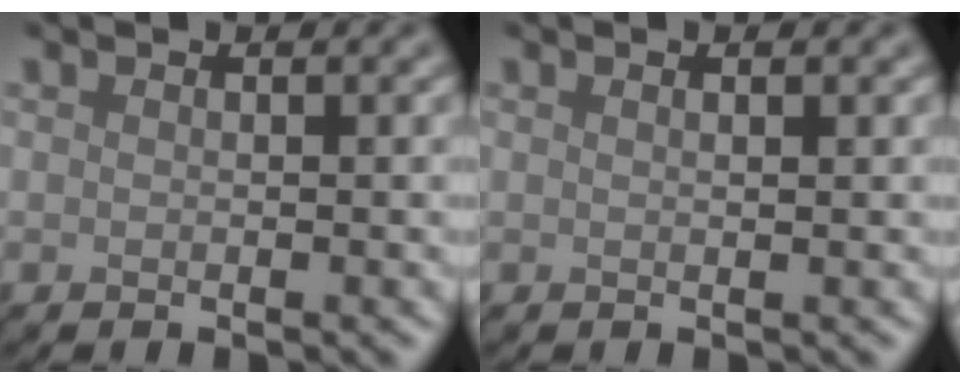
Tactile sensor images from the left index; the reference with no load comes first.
{"total": 1.4, "force": [0.8, 0.5, 1.1], "torque": [-0.004, -0.002, 0.002]}